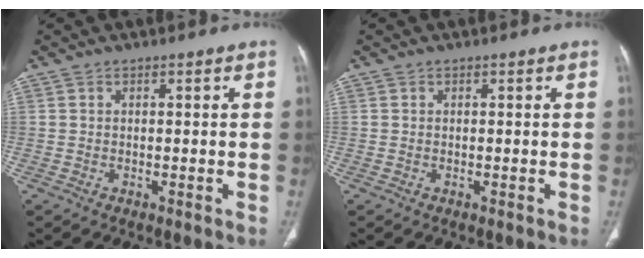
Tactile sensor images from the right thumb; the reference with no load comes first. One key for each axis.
{"total": 0.0}